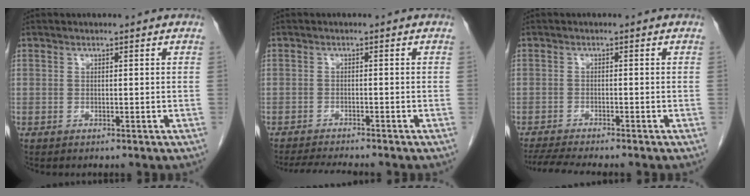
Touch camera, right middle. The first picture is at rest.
{"total": 5.7, "force": [-5.2, 0.1, 2.1], "torque": [-0.033, -0.016, -0.083]}
{"total": 7.1, "force": [-6.3, 0.1, 3.3], "torque": [-0.051, -0.015, -0.101]}